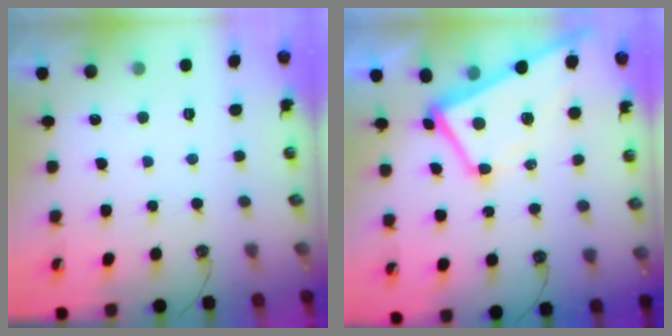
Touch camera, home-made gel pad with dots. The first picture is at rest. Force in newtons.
{"total": 2.0, "press": 1.7, "slide": 1.1}